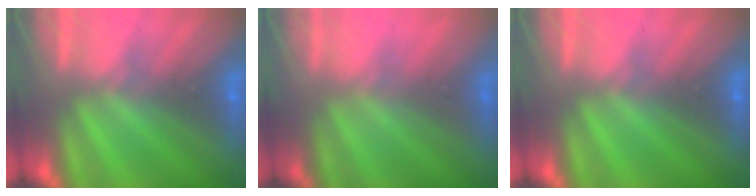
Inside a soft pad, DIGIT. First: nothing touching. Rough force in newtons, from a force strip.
{"total": 2.3}
{"total": 0.0}